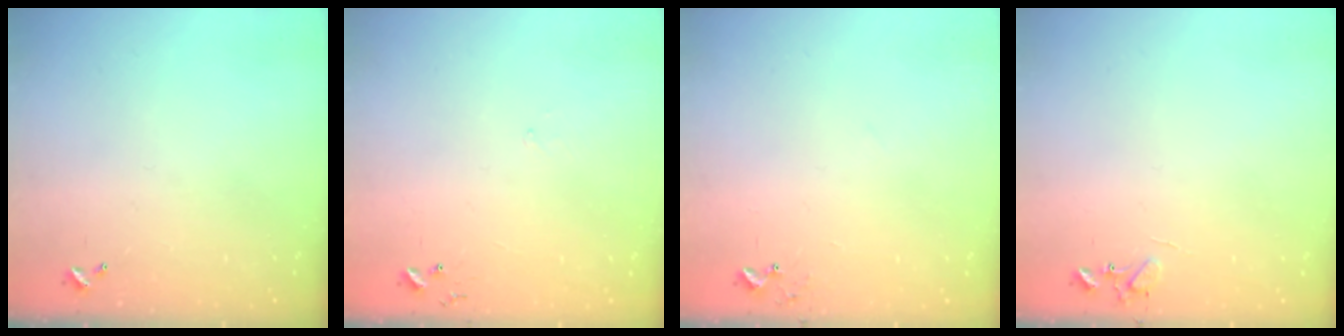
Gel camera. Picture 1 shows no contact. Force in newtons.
{"total": 5.4, "press": 5.4, "slide": 0.6}
{"total": 5.8, "press": 5.8, "slide": 0.6}
{"total": 7.6, "press": 7.6, "slide": 0.6}